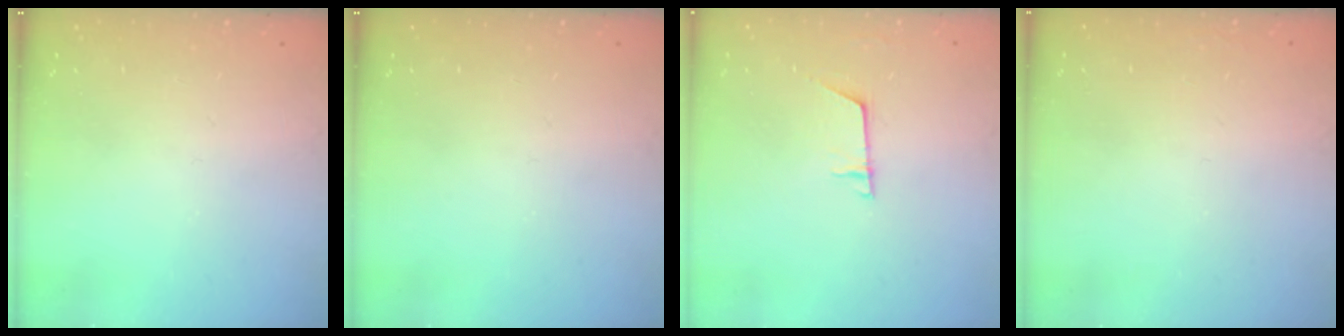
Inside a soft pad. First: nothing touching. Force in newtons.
{"total": 0.0}
{"total": 5.0, "press": 5.0, "slide": 0.4}
{"total": 1.5, "press": 1.5, "slide": 0.1}